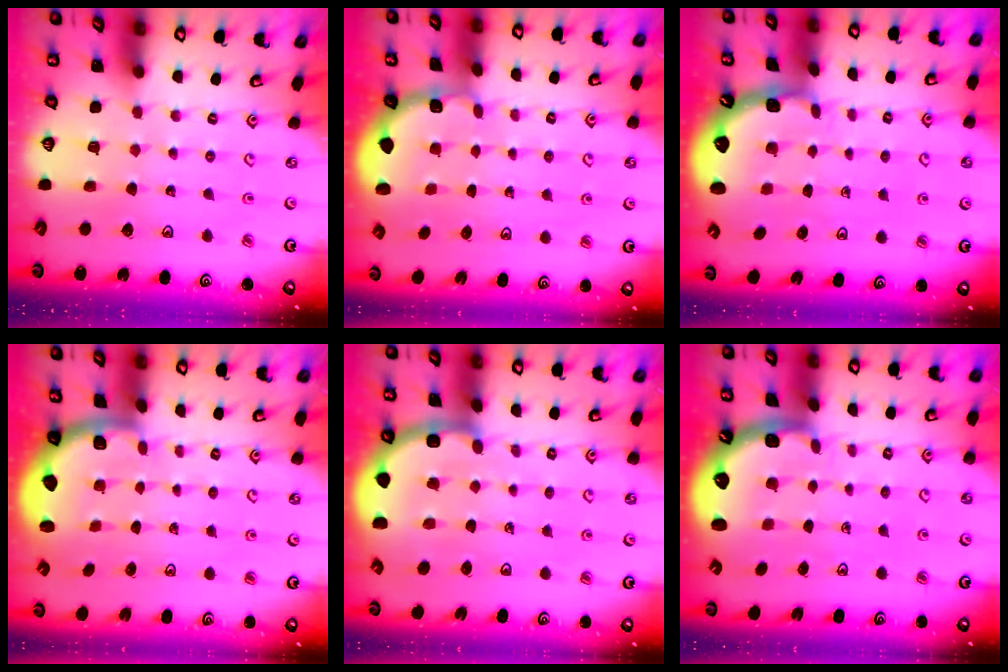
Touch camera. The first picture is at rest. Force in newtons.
{"total": 1.8, "press": 1.6, "slide": 0.7}
{"total": 1.2, "press": 1.2, "slide": 0.1}
{"total": 2.0, "press": 2.0, "slide": 0.5}
{"total": 6.2, "press": 6.0, "slide": 1.5}
{"total": 1.9, "press": 1.8, "slide": 0.6}